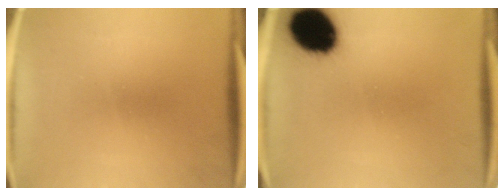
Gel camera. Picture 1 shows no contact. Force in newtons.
{"total": 15.4}